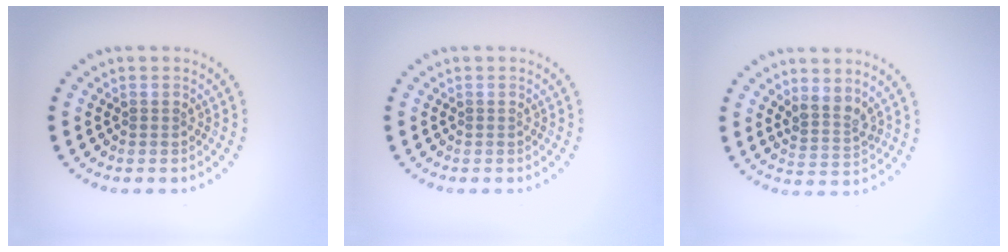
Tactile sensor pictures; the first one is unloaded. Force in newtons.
{"total": 0.0}
{"total": 2.4, "press": 1.9, "slide": 1.5}